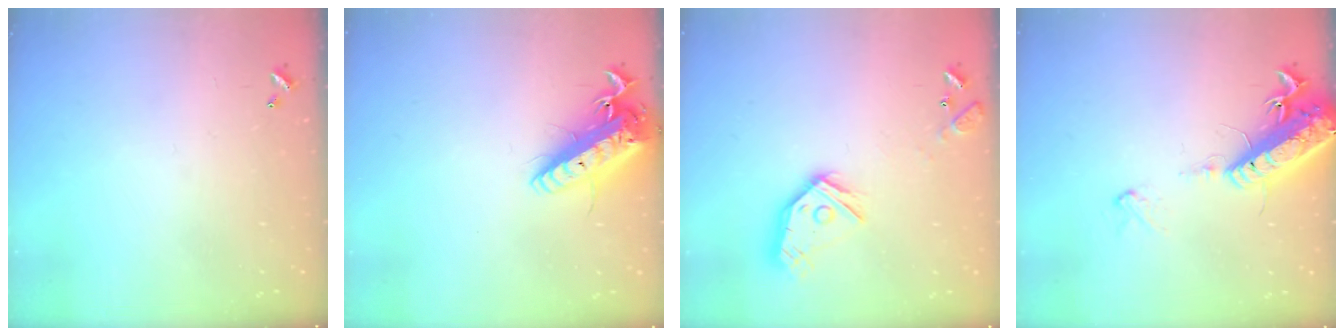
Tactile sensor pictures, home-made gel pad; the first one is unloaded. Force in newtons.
{"total": 17.4, "press": 17.0, "slide": 3.4}
{"total": 14.1, "press": 14.1, "slide": 1.1}
{"total": 17.9, "press": 17.5, "slide": 3.9}